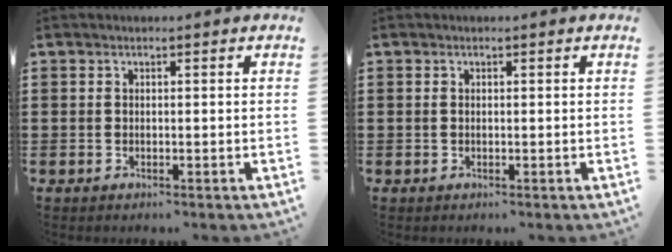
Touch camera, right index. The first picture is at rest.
{"total": 0.0}